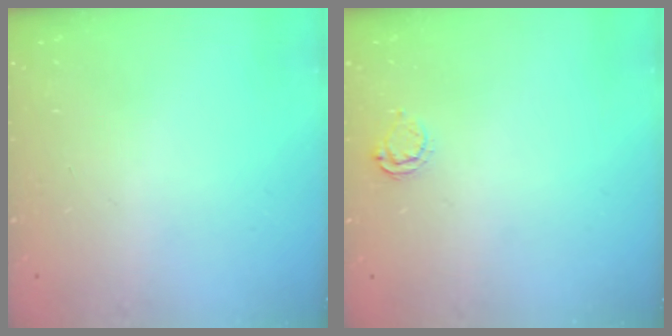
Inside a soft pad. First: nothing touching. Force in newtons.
{"total": 4.4, "press": 4.4, "slide": 0.3}